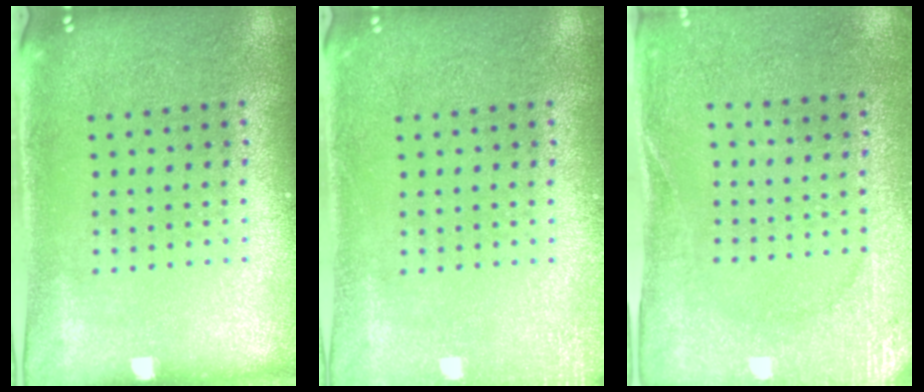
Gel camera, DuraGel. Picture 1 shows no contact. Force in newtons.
{"total": 1.4, "press": 1.4, "slide": 0.2}
{"total": 2.6, "press": 2.4, "slide": 1.0}